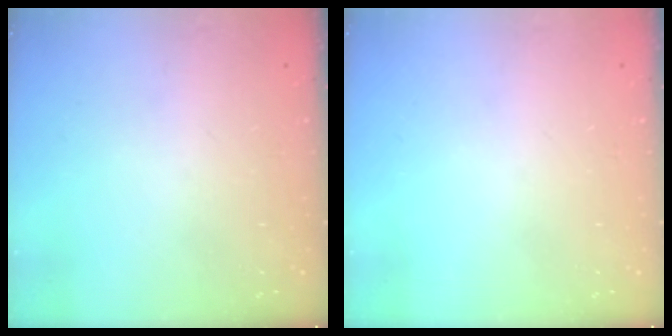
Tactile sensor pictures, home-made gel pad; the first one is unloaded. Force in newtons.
{"total": 0.0}